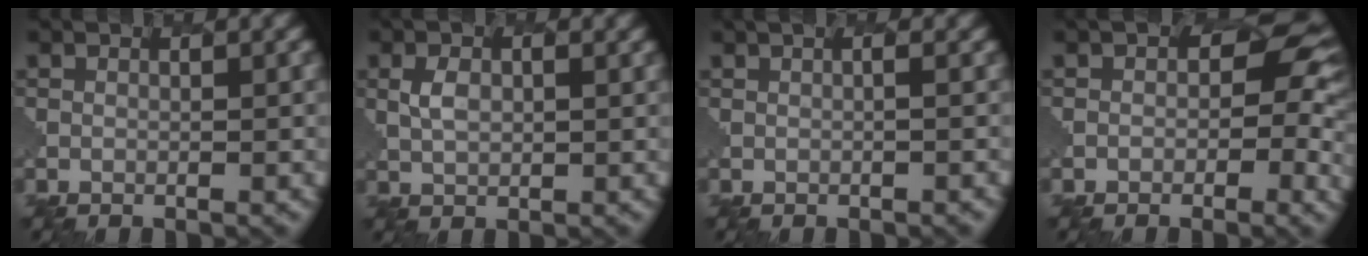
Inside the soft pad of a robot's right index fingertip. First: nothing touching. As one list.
[{"total": 1.3, "force": [0.9, 0.9, -0.3], "torque": [-0.042, 0.001, -0.003]}, {"total": 2.3, "force": [0.7, 1.2, 1.9], "torque": [-0.004, 0.018, -0.014]}, {"total": 2.8, "force": [0.5, 2.4, 1.3], "torque": [-0.031, 0.008, -0.029]}]